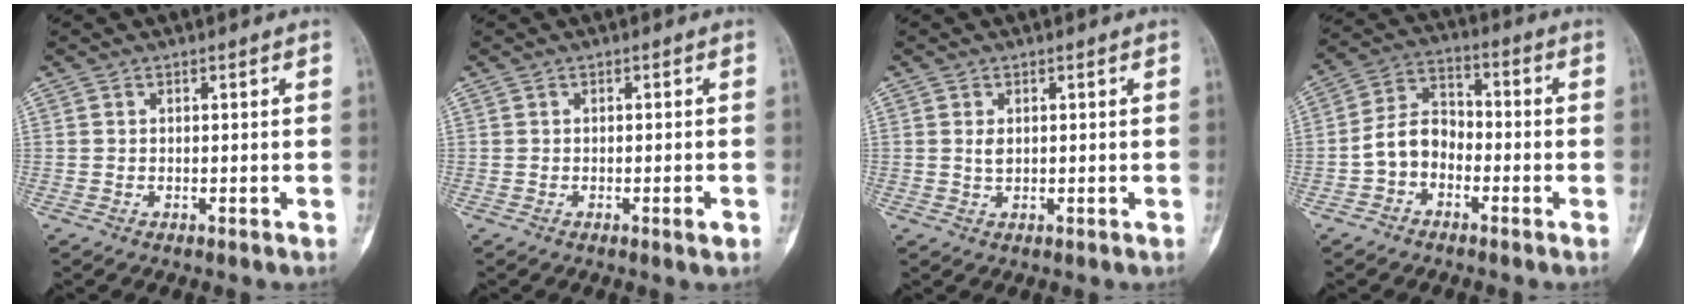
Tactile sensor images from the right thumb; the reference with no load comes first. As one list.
[{"total": 1.4, "force": [-0.6, 0.2, 1.3], "torque": [-0.017, -0.002, -0.010]}, {"total": 1.6, "force": [0.4, 0.9, 1.2], "torque": [-0.020, -0.003, 0.011]}, {"total": 7.9, "force": [-2.7, 5.9, 4.4], "torque": [-0.066, 0.039, -0.063]}]